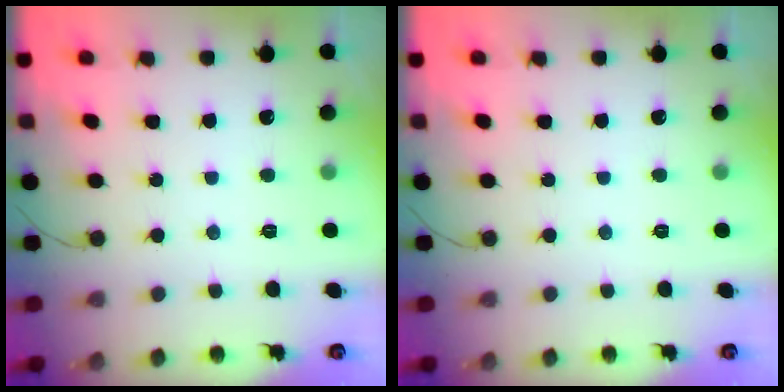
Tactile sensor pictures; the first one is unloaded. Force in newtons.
{"total": 0.0}